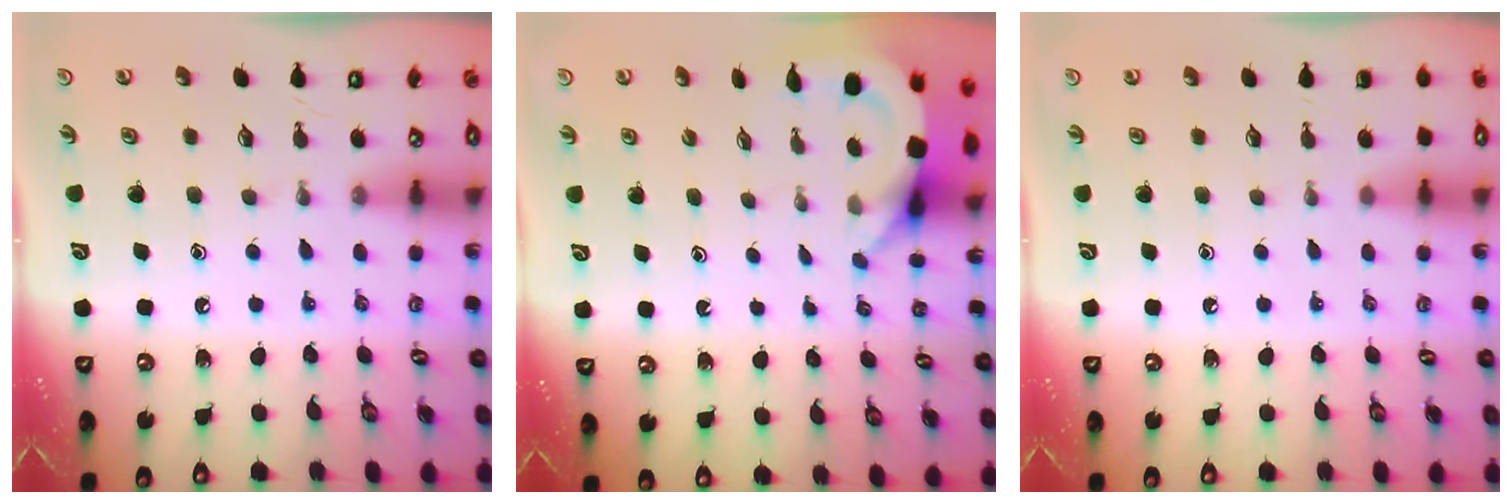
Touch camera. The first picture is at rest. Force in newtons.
{"total": 3.9, "press": 3.9, "slide": 0.3}
{"total": 0.0}